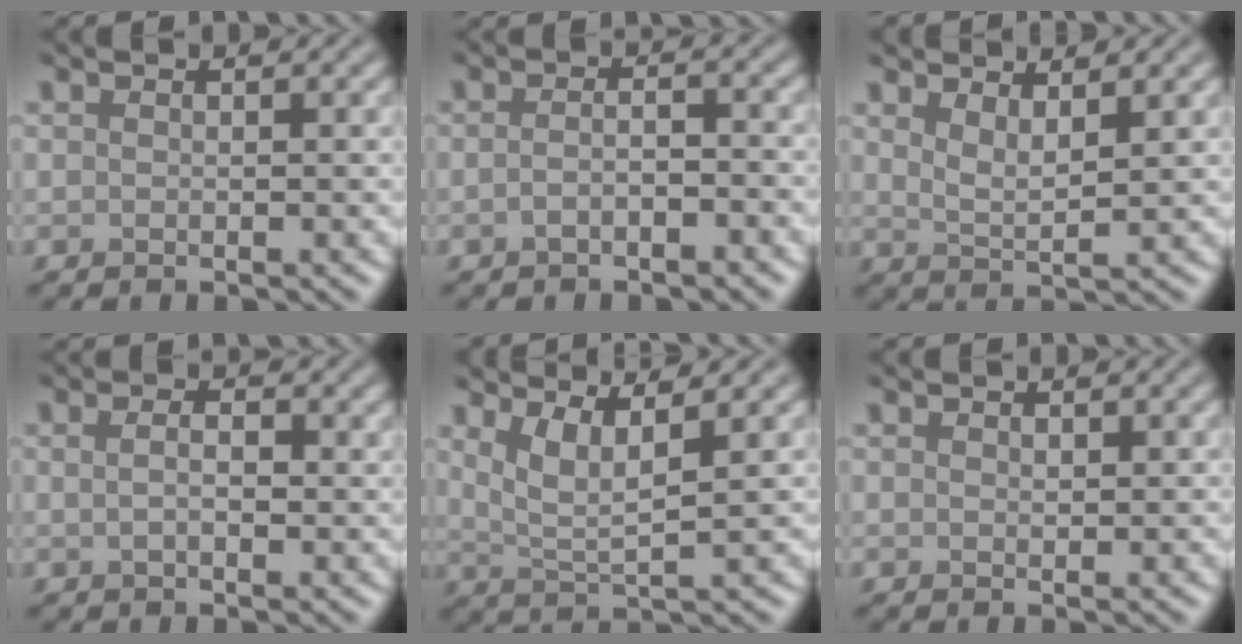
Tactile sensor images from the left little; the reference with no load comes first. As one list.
[{"total": 1.9, "force": [-1.0, 0.5, 1.6], "torque": [-0.030, 0.004, -0.022]}, {"total": 2.7, "force": [1.9, 0.7, 1.8], "torque": [-0.029, -0.005, 0.034]}, {"total": 3.0, "force": [0.9, 1.6, 2.4], "torque": [-0.035, 0.006, 0.001]}, {"total": 3.6, "force": [1.9, 0.8, 3.0], "torque": [-0.060, -0.005, 0.040]}, {"total": 0.6, "force": [0.4, 0.3, 0.3], "torque": [-0.006, -0.003, 0.007]}]